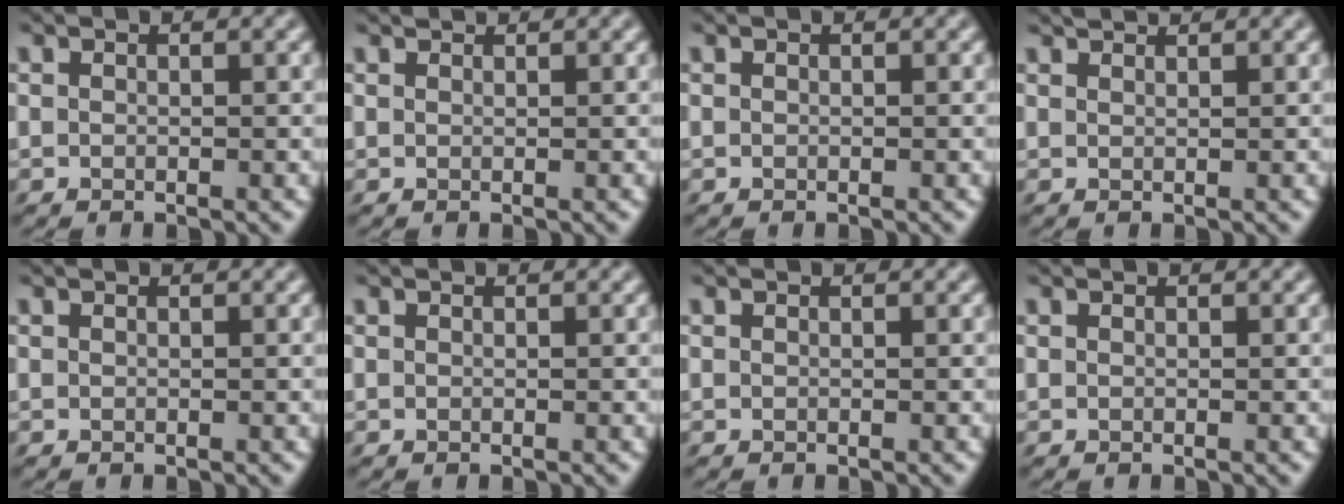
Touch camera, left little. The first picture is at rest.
{"total": 0.9, "force": [0.9, -0.1, 0.0], "torque": [-0.001, 0.007, 0.018]}
{"total": 0.0}
{"total": 1.6, "force": [1.5, -0.3, 0.1], "torque": [-0.008, 0.012, 0.029]}
{"total": 0.0}
{"total": 0.0}
{"total": 0.0}
{"total": 0.0}